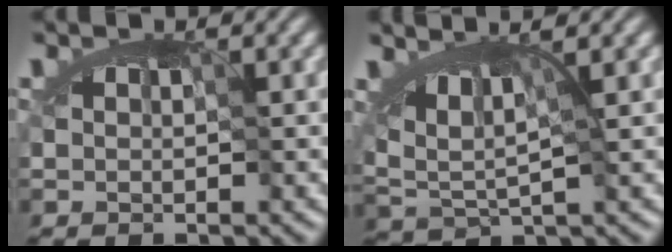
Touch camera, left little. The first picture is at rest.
{"total": 3.9, "force": [0.7, 1.3, 3.6], "torque": [-0.049, 0.004, 0.005]}